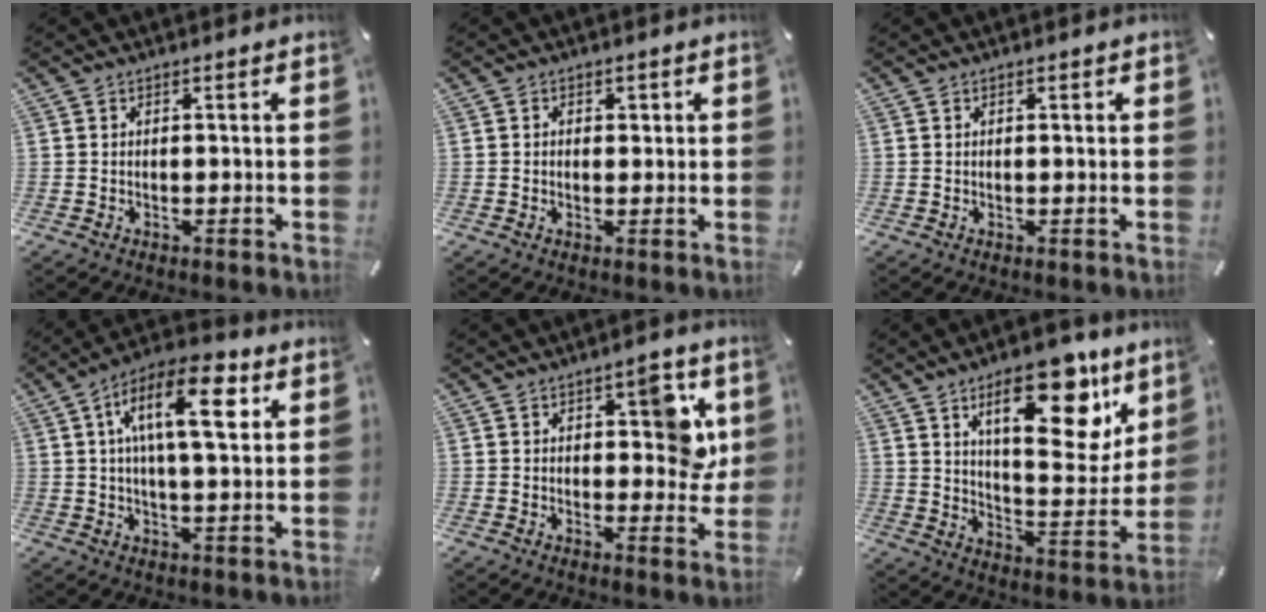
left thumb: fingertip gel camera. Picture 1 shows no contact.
{"total": 1.7, "force": [0.0, 1.5, 0.8], "torque": [0.000, 0.001, -0.006]}
{"total": 0.7, "force": [0.1, 0.4, 0.5], "torque": [-0.011, 0.003, 0.001]}
{"total": 15.0, "force": [5.3, 5.9, 12.8], "torque": [-0.214, -0.005, 0.083]}
{"total": 9.7, "force": [3.2, 5.2, 7.5], "torque": [-0.075, -0.011, 0.045]}
{"total": 22.4, "force": [12.6, 9.7, 15.8], "torque": [-0.207, -0.077, 0.198]}